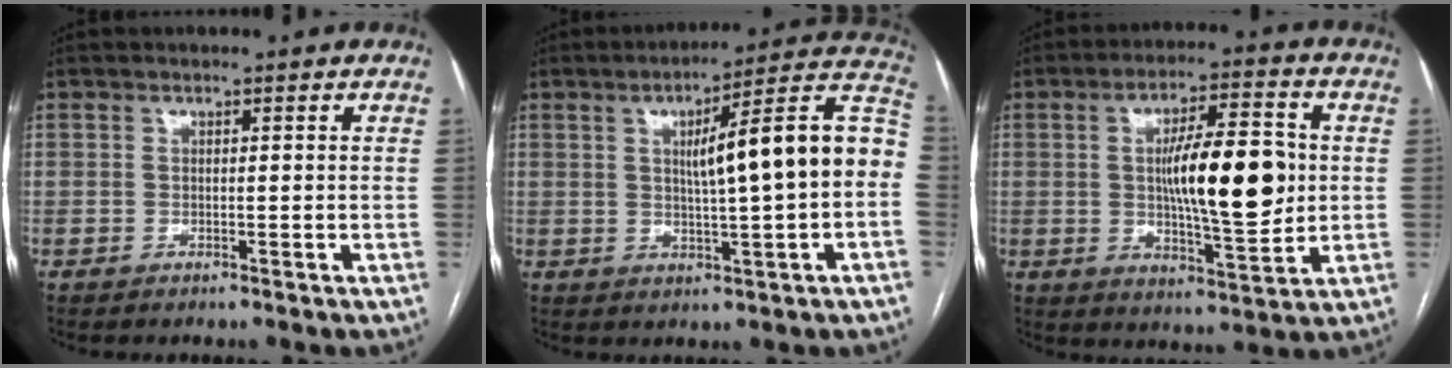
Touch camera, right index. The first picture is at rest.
{"total": 15.6, "force": [0.7, 1.1, 15.5], "torque": [-0.214, 0.038, 0.010]}
{"total": 14.4, "force": [0.9, 3.4, 14.0], "torque": [-0.228, 0.006, 0.016]}